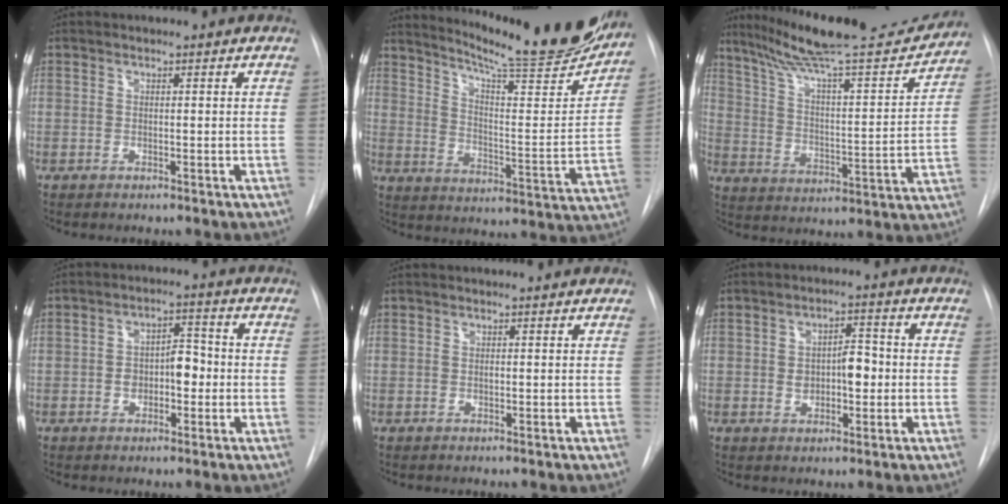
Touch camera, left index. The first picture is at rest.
{"total": 23.9, "force": [20.9, 2.2, 11.4], "torque": [-0.174, -0.070, 0.277]}
{"total": 21.6, "force": [19.1, 1.5, 9.9], "torque": [-0.165, -0.030, 0.282]}
{"total": 5.4, "force": [-1.7, 2.8, 4.3], "torque": [-0.068, 0.015, -0.024]}
{"total": 0.7, "force": [-0.7, -0.1, 0.2], "torque": [-0.005, -0.005, -0.010]}
{"total": 5.4, "force": [-1.1, 2.7, 4.5], "torque": [-0.070, 0.008, -0.011]}